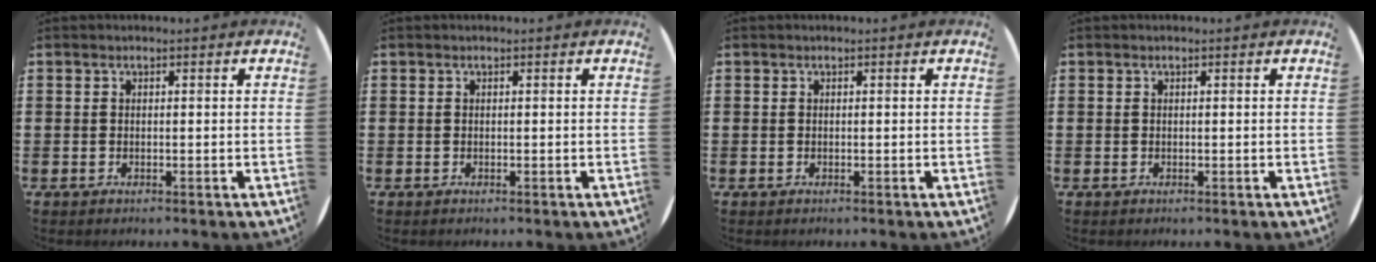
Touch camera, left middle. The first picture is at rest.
{"total": 0.0}
{"total": 0.0}
{"total": 0.0}